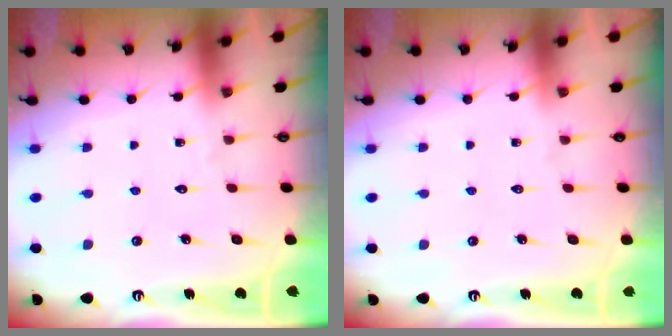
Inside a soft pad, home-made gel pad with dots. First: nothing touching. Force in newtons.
{"total": 0.0}